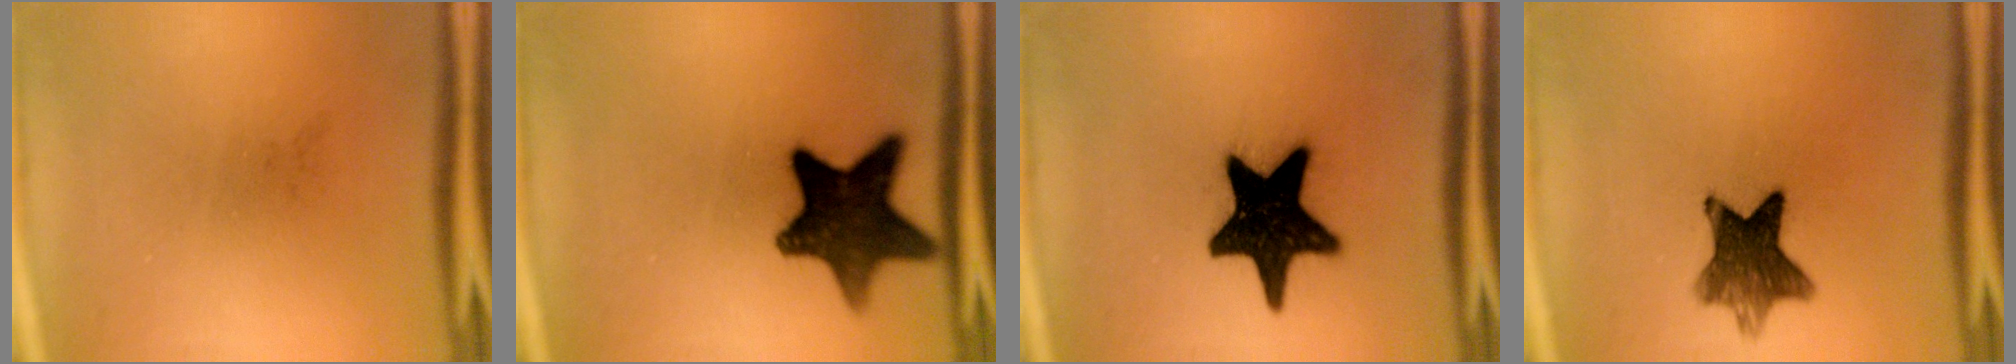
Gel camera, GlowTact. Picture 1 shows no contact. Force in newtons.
{"total": 14.4}
{"total": 19.7}
{"total": 9.3}